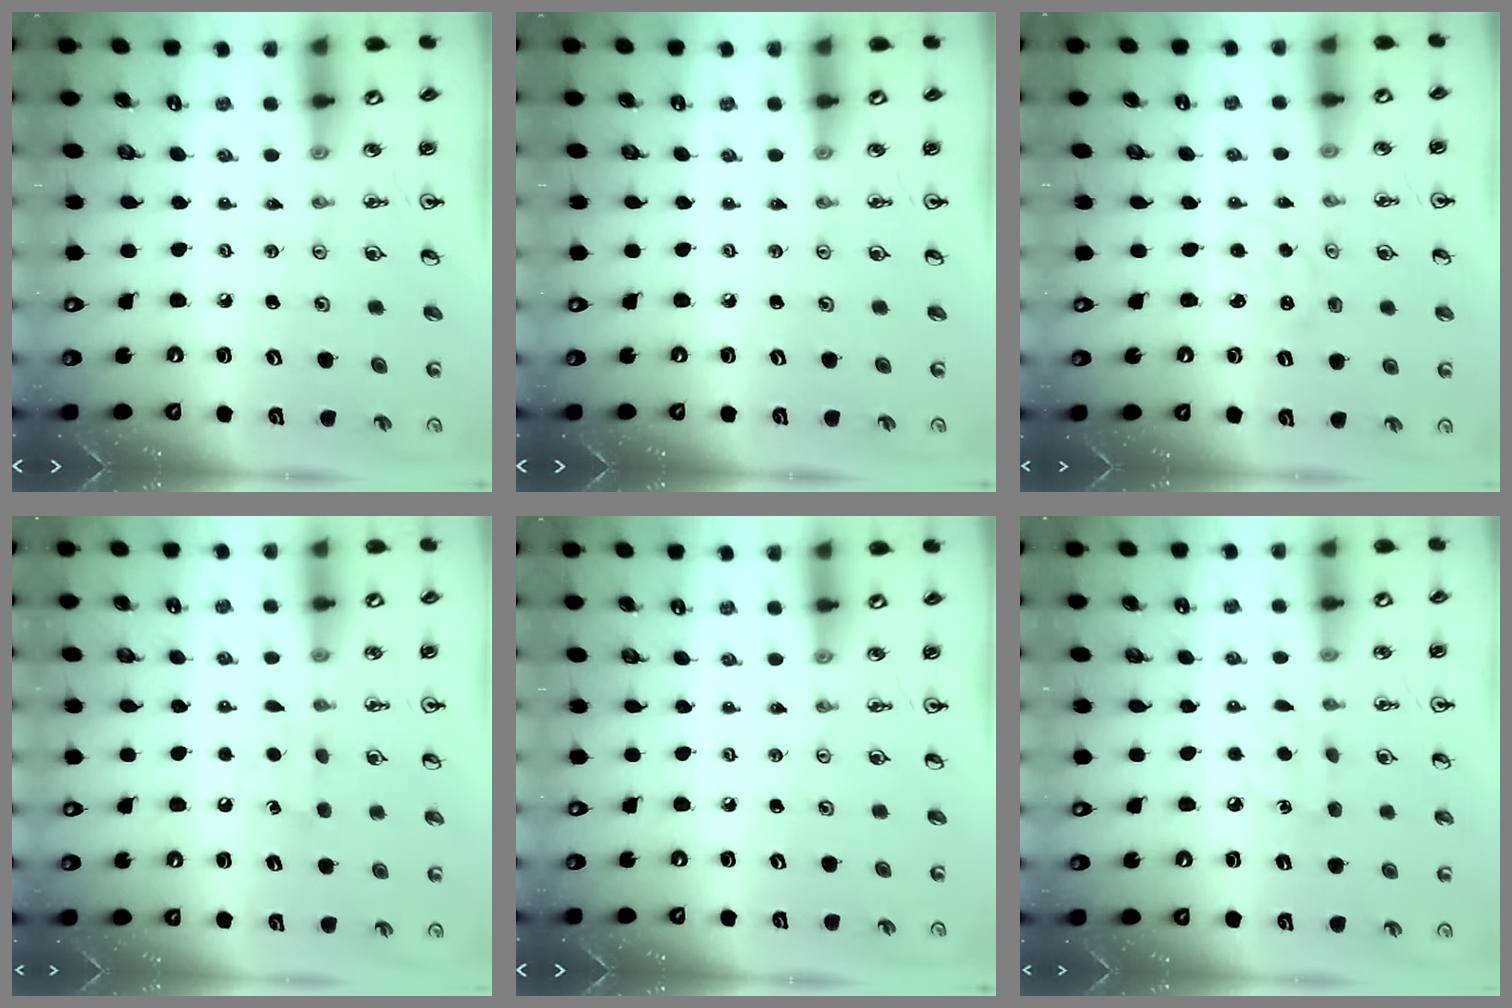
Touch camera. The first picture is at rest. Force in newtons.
{"total": 0.0}
{"total": 0.5, "press": 0.5, "slide": 0.1}
{"total": 8.6, "press": 8.6, "slide": 0.9}
{"total": 0.0}
{"total": 6.8, "press": 6.8, "slide": 0.6}